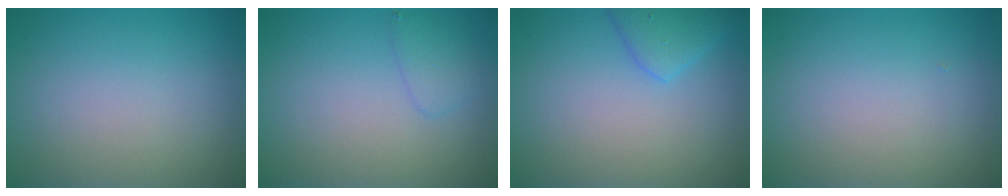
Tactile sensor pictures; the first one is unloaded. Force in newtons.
{"total": 1.4, "press": 1.4, "slide": 0.1}
{"total": 2.5, "press": 2.4, "slide": 0.3}
{"total": 0.0}